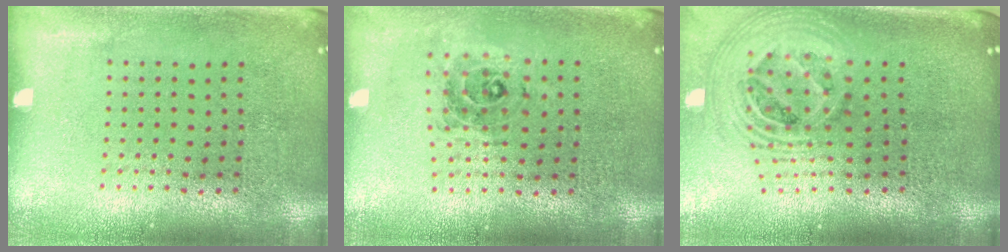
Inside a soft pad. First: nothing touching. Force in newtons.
{"total": 0.6, "press": 0.6, "slide": 0.2}
{"total": 2.7, "press": 1.9, "slide": 1.9}